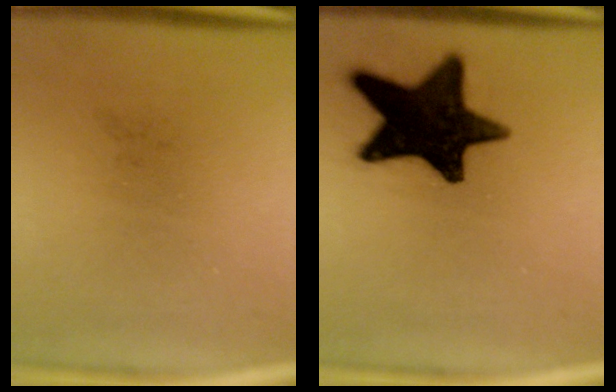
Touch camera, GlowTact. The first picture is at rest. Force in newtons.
{"total": 16.7}